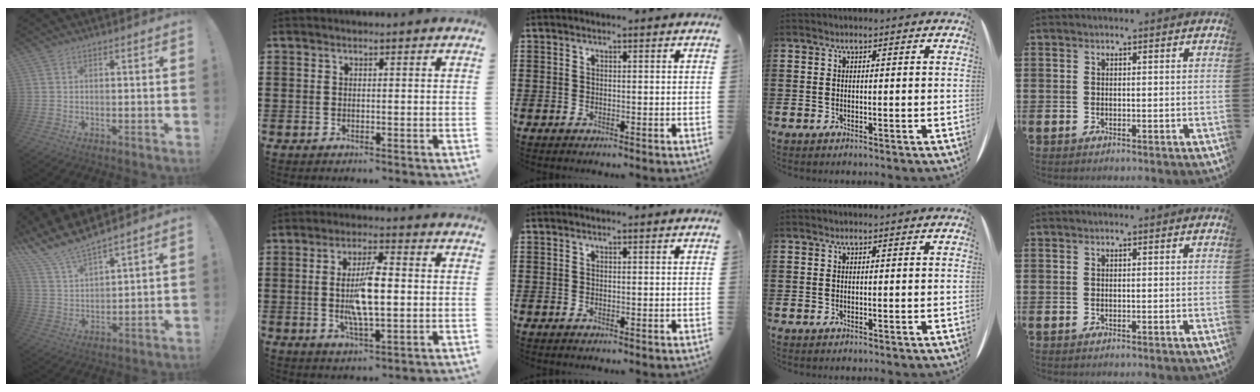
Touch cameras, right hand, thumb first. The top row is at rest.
{"thumb": {"total": 10.1, "force": [9.5, 1.3, 3.2], "torque": [-0.087, -0.077, 0.174]}, "index": {"total": 8.2, "force": [-0.2, 2.6, 7.8], "torque": [-0.158, -0.001, -0.009]}}